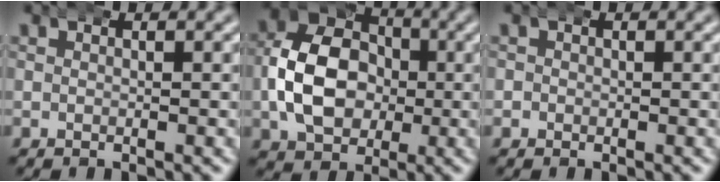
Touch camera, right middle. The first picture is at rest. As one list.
[{"total": 9.5, "force": [-0.5, 7.7, 5.5], "torque": [-0.104, -0.016, -0.009]}, {"total": 0.8, "force": [-0.3, 0.7, -0.1], "torque": [0.002, 0.000, -0.008]}]